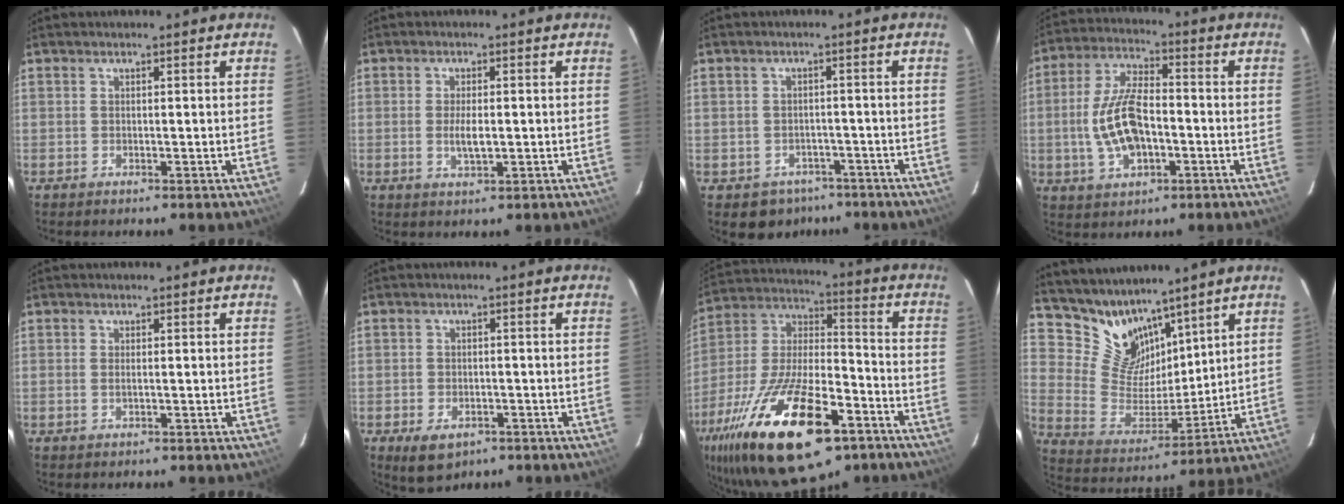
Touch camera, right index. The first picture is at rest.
{"total": 3.5, "force": [-0.4, 1.3, 3.2], "torque": [-0.060, -0.007, -0.006]}
{"total": 5.8, "force": [-3.8, 4.4, 0.7], "torque": [-0.022, 0.025, -0.042]}
{"total": 12.6, "force": [-2.3, 6.0, 10.8], "torque": [-0.224, 0.005, -0.037]}
{"total": 0.8, "force": [-0.1, 0.2, 0.8], "torque": [-0.018, 0.000, -0.003]}
{"total": 6.1, "force": [-3.2, 3.8, 3.4], "torque": [-0.075, -0.012, -0.045]}
{"total": 29.8, "force": [-16.8, 11.6, 21.7], "torque": [-0.424, -0.029, -0.277]}
{"total": 11.4, "force": [9.5, 5.7, 2.8], "torque": [-0.059, -0.008, 0.196]}